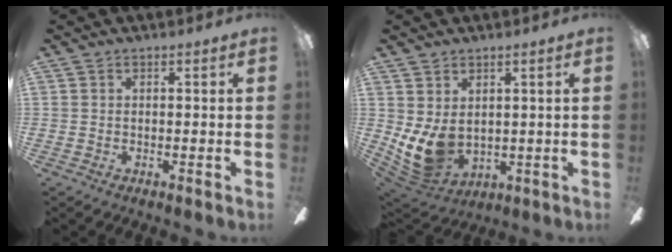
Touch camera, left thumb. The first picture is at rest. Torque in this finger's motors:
{"motor_torque": [1.24, 1.84, 0.47, -0.79, 0.09]}